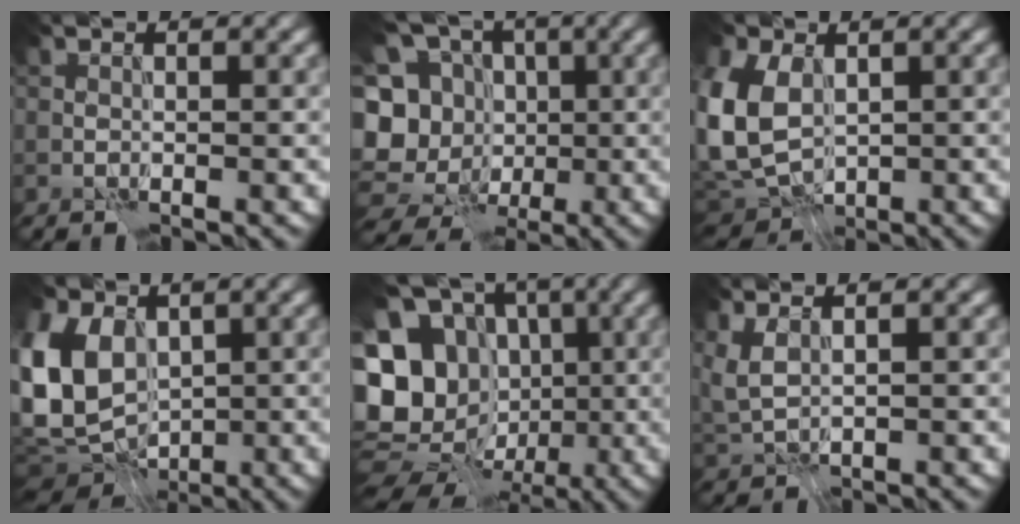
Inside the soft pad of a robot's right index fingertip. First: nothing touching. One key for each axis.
{"total": 14.1, "fx": -2.7, "fy": 12.5, "fz": 5.9, "tx": -0.153, "ty": 0.029, "tz": -0.051}
{"total": 8.5, "fx": 0.1, "fy": 6.0, "fz": 6.1, "tx": -0.162, "ty": -0.004, "tz": -0.003}
{"total": 11.5, "fx": 0.8, "fy": 8.2, "fz": 8.0, "tx": -0.195, "ty": -0.007, "tz": 0.007}
{"total": 21.5, "fx": -2.9, "fy": 19.2, "fz": 9.2, "tx": -0.215, "ty": 0.019, "tz": -0.079}
{"total": 3.1, "fx": 1.4, "fy": 1.4, "fz": 2.4, "tx": -0.056, "ty": 0.009, "tz": 0.034}